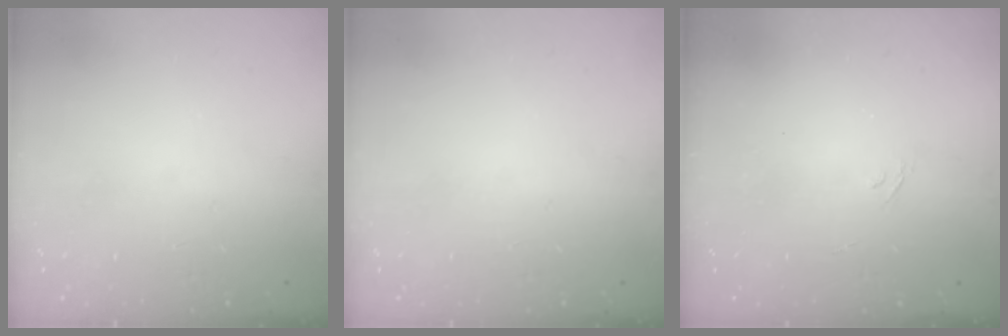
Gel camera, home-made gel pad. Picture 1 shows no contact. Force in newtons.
{"total": 0.0}
{"total": 2.0, "press": 1.7, "slide": 1.2}